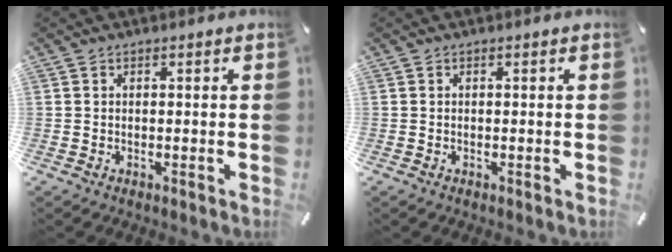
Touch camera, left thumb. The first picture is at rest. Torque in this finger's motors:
{"motor_torque": [-0.09, 0.08, -0.07, 0.00, 0.00]}